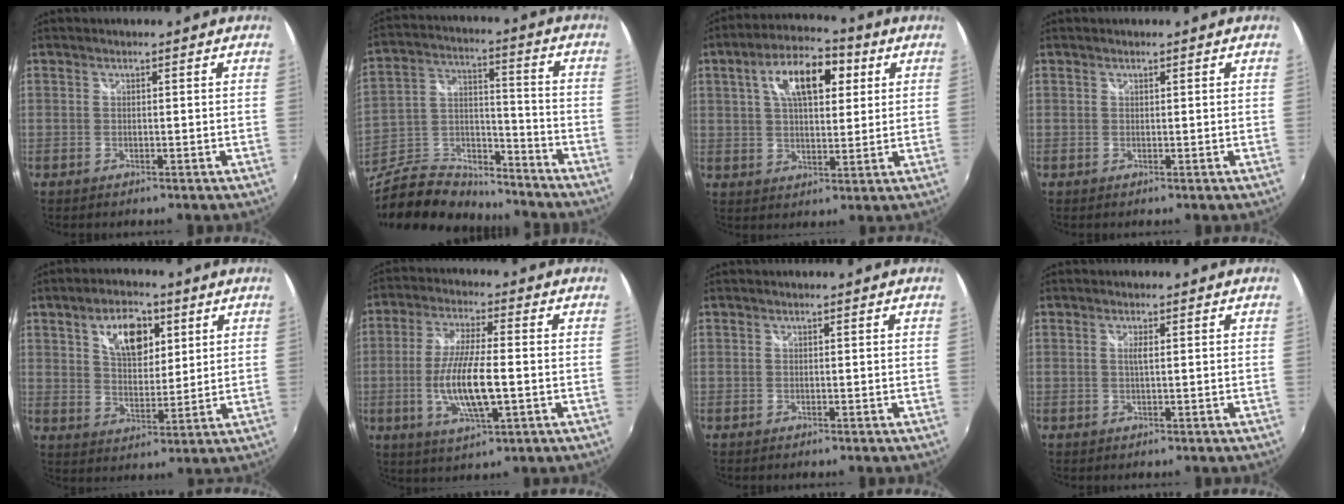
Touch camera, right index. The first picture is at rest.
{"total": 21.1, "force": [-16.8, 9.0, 8.9], "torque": [-0.207, 0.021, -0.276]}
{"total": 12.8, "force": [4.5, 6.2, 10.3], "torque": [-0.172, 0.033, 0.070]}
{"total": 0.0}
{"total": 10.2, "force": [4.6, 5.6, 7.2], "torque": [-0.116, 0.016, 0.078]}
{"total": 11.4, "force": [-2.2, 2.6, 10.9], "torque": [-0.217, -0.006, -0.040]}
{"total": 0.0}
{"total": 1.3, "force": [0.3, 0.1, 1.3], "torque": [-0.023, 0.001, 0.004]}